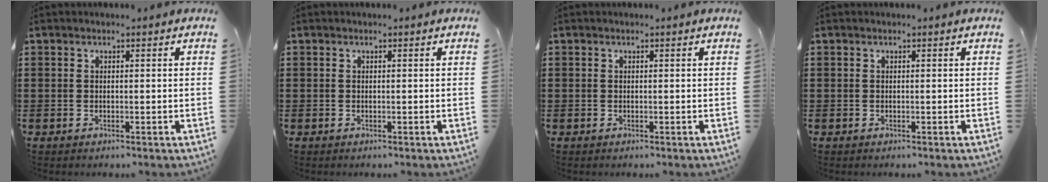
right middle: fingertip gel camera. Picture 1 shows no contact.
{"total": 0.0}
{"total": 0.0}
{"total": 0.0}